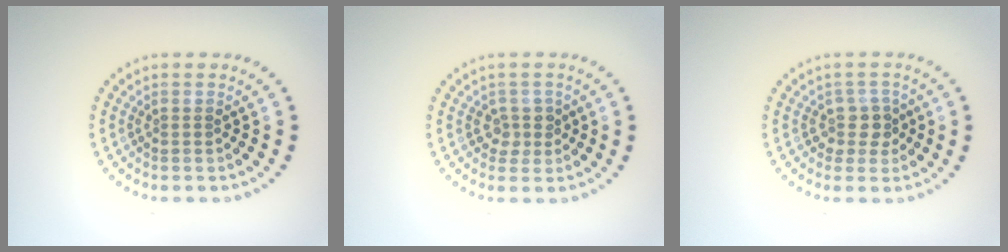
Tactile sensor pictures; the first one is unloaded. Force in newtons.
{"total": 1.5, "press": 1.3, "slide": 0.8}
{"total": 2.3, "press": 1.8, "slide": 1.5}